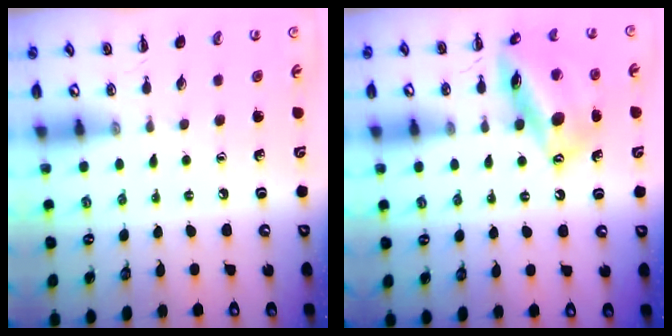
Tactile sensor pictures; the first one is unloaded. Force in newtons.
{"total": 16.3, "press": 16.1, "slide": 2.9}